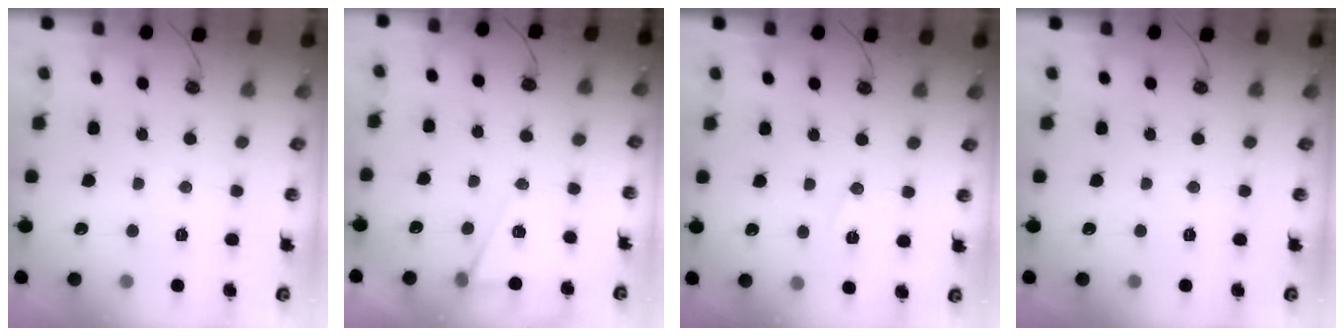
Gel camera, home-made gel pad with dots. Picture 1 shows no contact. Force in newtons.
{"total": 6.6, "press": 4.5, "slide": 4.7}
{"total": 6.8, "press": 5.1, "slide": 4.5}
{"total": 0.0}